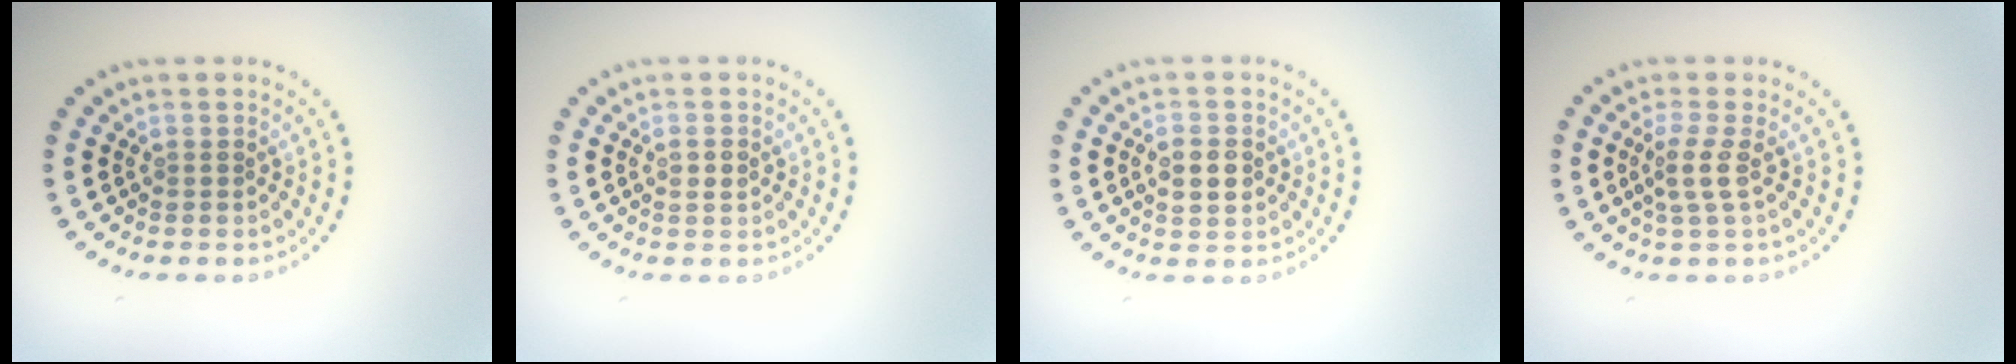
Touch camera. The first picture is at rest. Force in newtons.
{"total": 1.0, "press": 1.0, "slide": 0.3}
{"total": 2.7, "press": 2.7, "slide": 0.1}
{"total": 2.0, "press": 1.6, "slide": 1.3}